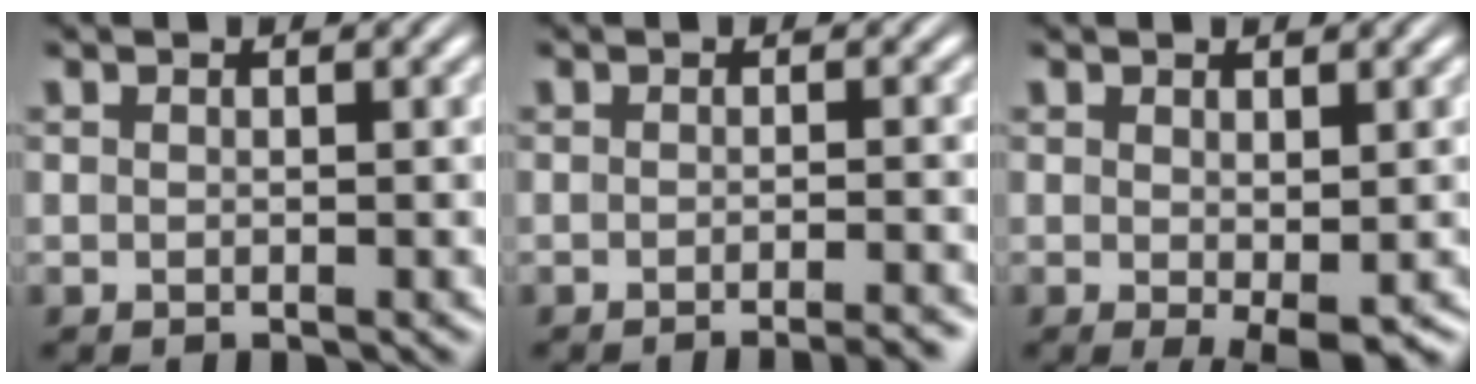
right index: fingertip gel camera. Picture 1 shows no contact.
{"total": 2.5, "force": [-2.2, 0.1, 1.1], "torque": [-0.011, 0.001, -0.039]}
{"total": 2.7, "force": [-0.9, 0.5, 2.5], "torque": [-0.030, -0.020, -0.001]}